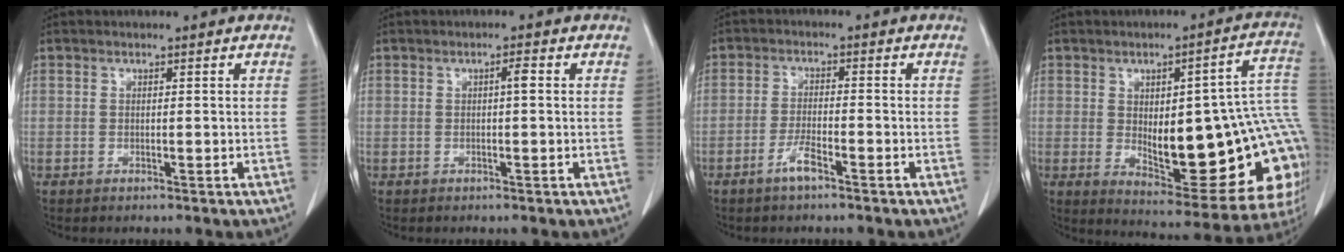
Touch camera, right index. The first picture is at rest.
{"total": 1.3, "force": [0.1, 0.1, 1.3], "torque": [-0.021, 0.004, 0.002]}
{"total": 3.5, "force": [-2.4, 0.4, 2.5], "torque": [-0.052, -0.001, -0.046]}
{"total": 24.5, "force": [-1.5, 7.2, 23.4], "torque": [-0.225, 0.023, 0.004]}